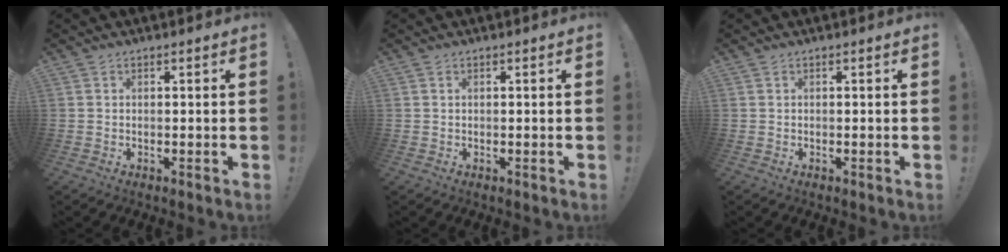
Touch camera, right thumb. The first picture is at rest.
{"total": 0.0}
{"total": 0.0}